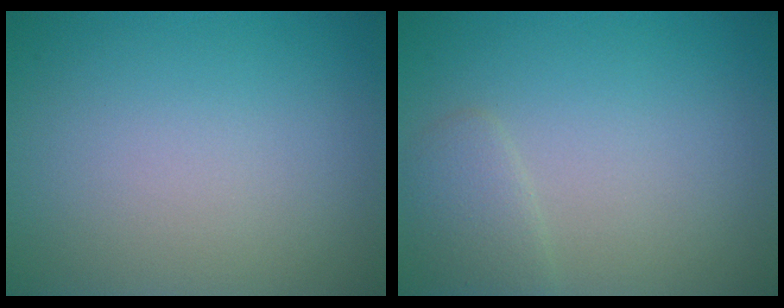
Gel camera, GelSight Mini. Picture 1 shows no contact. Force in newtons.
{"total": 1.7, "press": 1.7, "slide": 0.0}